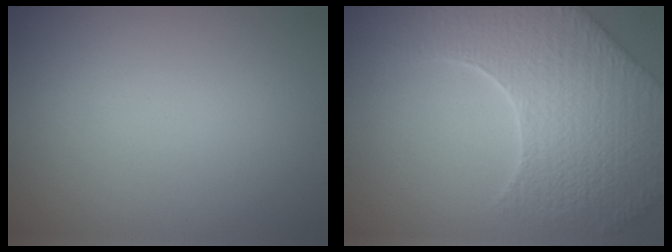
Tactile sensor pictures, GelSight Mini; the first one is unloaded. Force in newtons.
{"total": 8.6, "press": 6.3, "slide": 5.9}